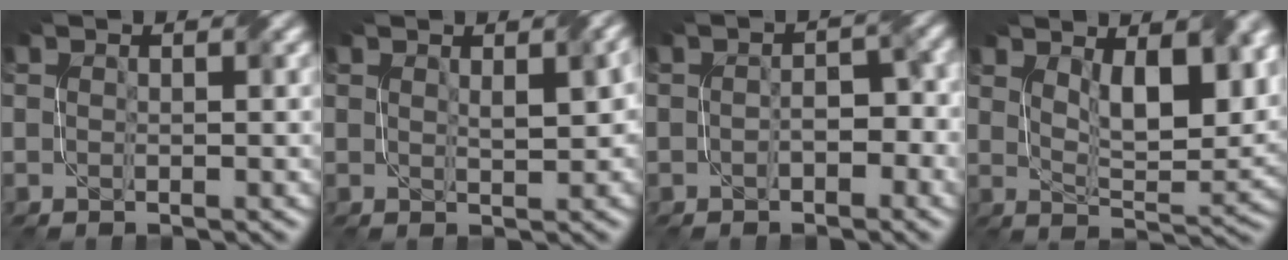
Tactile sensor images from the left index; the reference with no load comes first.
{"total": 2.5, "force": [1.0, 0.7, 2.2], "torque": [-0.029, 0.009, 0.025]}
{"total": 2.2, "force": [-0.7, 1.3, 1.7], "torque": [-0.021, 0.011, -0.005]}
{"total": 7.7, "force": [3.2, 3.0, 6.3], "torque": [-0.103, -0.003, 0.064]}